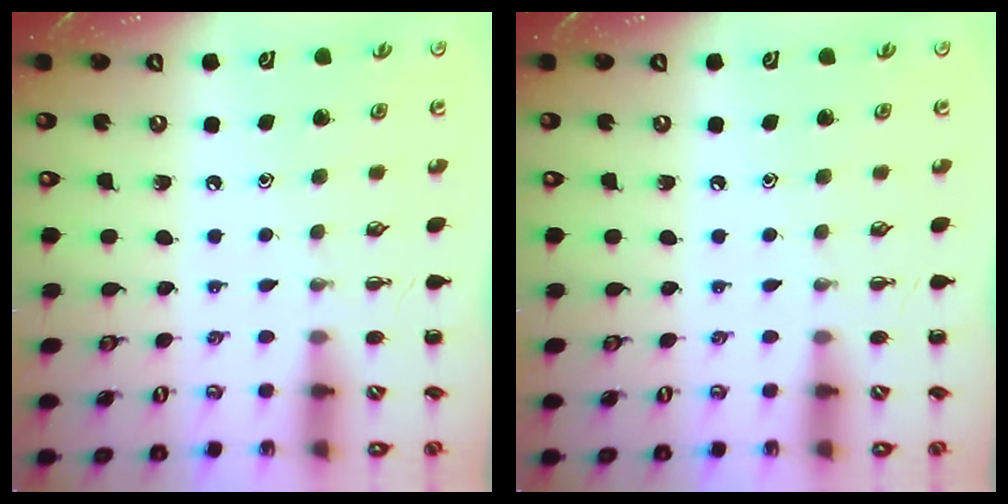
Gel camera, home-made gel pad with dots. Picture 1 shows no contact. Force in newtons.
{"total": 0.0}